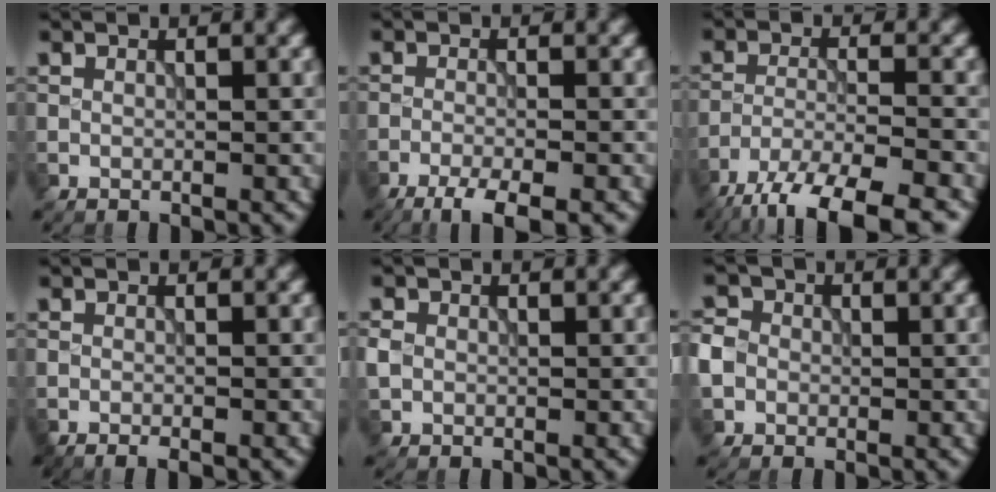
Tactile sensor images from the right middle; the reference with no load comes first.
{"total": 4.7, "force": [-3.3, 0.9, 3.2], "torque": [-0.054, -0.007, -0.062]}
{"total": 10.8, "force": [-8.7, 2.6, 5.8], "torque": [-0.101, -0.029, -0.137]}
{"total": 1.2, "force": [-0.9, 0.2, 0.8], "torque": [-0.008, -0.003, -0.015]}
{"total": 1.5, "force": [0.0, 1.4, 0.6], "torque": [-0.013, -0.001, -0.005]}
{"total": 4.7, "force": [-0.6, 4.3, 1.9], "torque": [-0.043, 0.019, -0.036]}